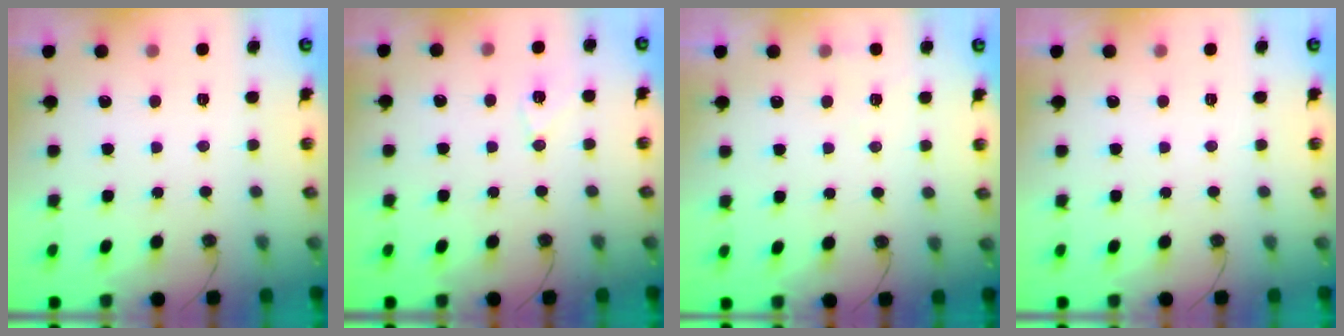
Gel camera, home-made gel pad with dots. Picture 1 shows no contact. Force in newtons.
{"total": 7.2, "press": 7.2, "slide": 0.1}
{"total": 4.0, "press": 3.4, "slide": 2.2}
{"total": 0.0}